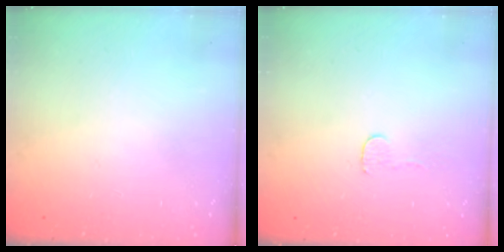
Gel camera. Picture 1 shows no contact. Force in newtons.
{"total": 2.7, "press": 2.7, "slide": 0.2}